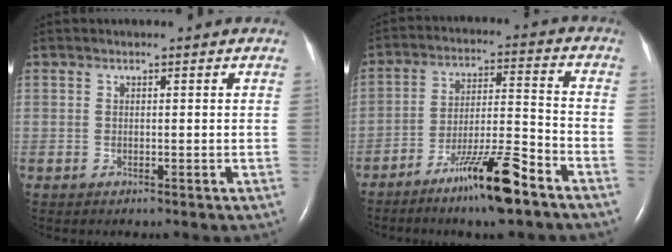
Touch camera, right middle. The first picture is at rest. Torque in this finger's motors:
{"motor_torque": [1.17, -0.97, 0.21, 0.12]}